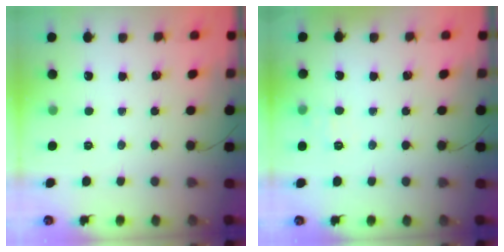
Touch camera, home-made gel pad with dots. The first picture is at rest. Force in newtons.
{"total": 6.9, "press": 6.7, "slide": 1.6}